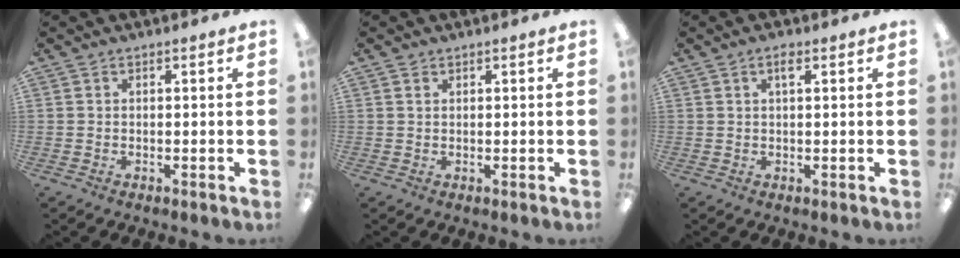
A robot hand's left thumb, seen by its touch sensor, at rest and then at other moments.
{"total": 0.9, "force": [0.5, 0.7, 0.4], "torque": [-0.009, 0.003, 0.009]}
{"total": 2.1, "force": [1.1, 0.7, 1.7], "torque": [-0.029, 0.002, 0.016]}